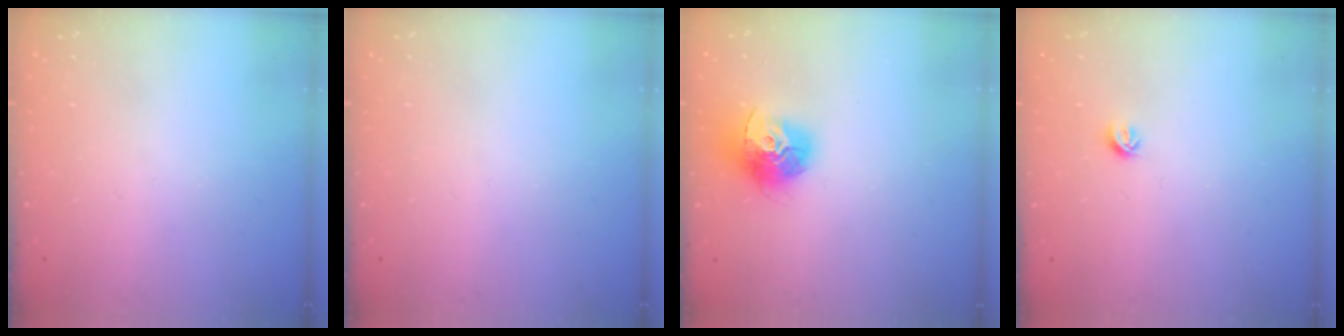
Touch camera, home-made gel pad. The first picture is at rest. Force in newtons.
{"total": 0.0}
{"total": 15.2, "press": 15.2, "slide": 1.5}
{"total": 4.9, "press": 4.8, "slide": 0.9}